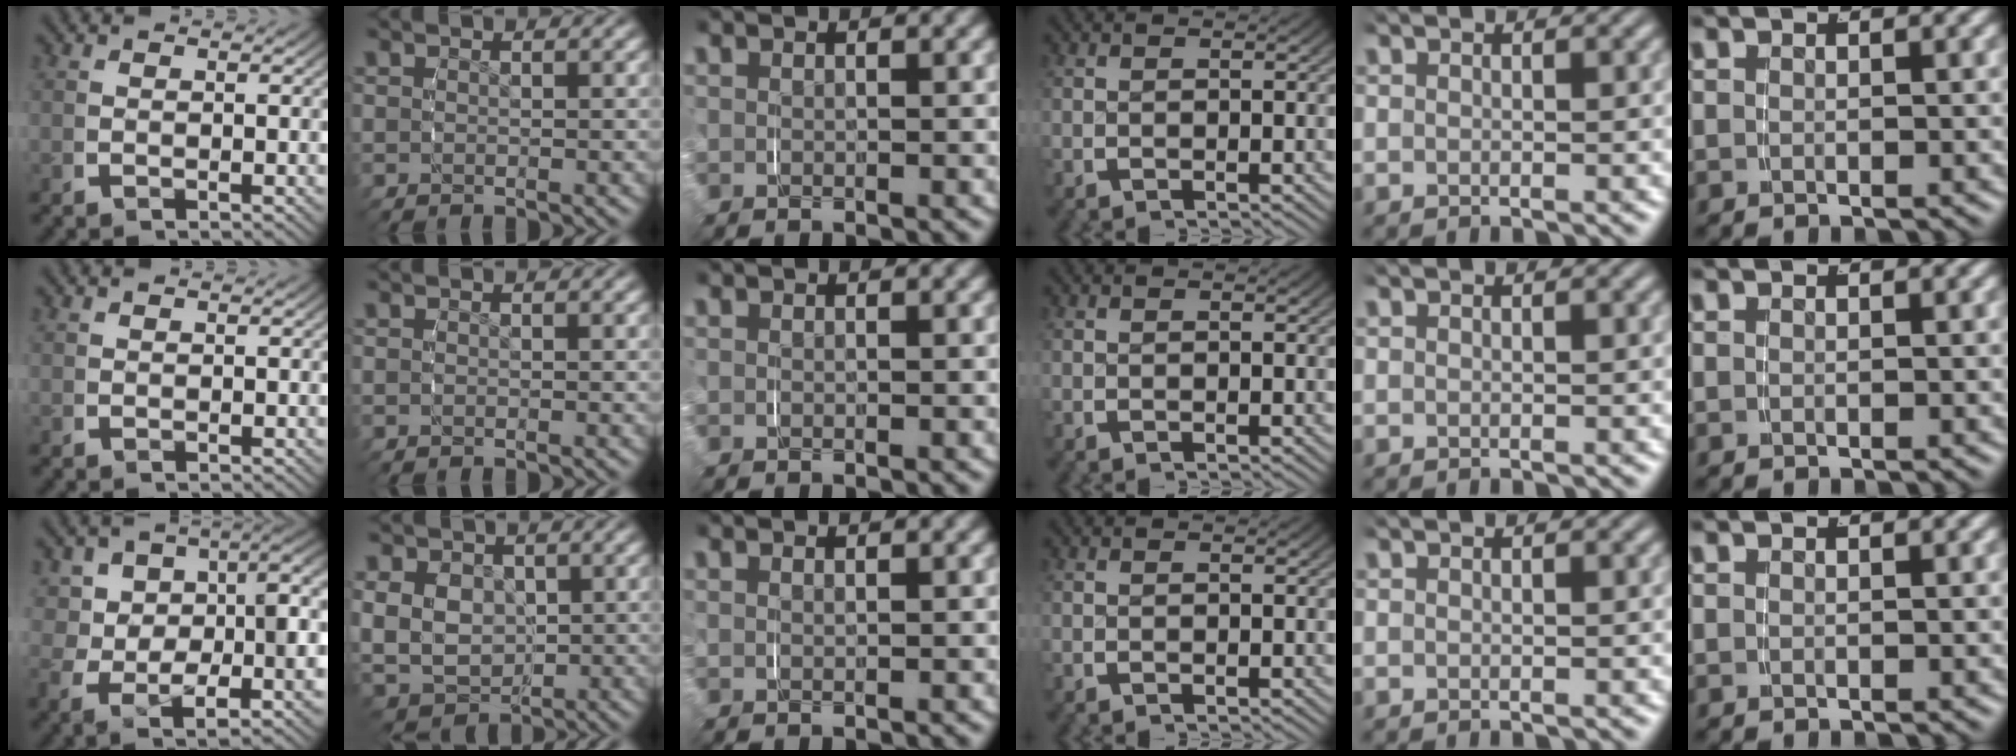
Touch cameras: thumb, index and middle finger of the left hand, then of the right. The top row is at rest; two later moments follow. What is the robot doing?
{"motion": "grasp_and_lifting", "object": "jacket"}